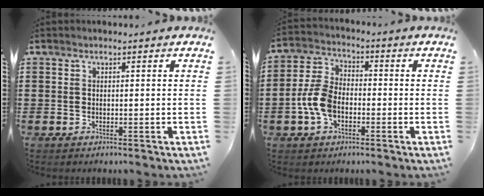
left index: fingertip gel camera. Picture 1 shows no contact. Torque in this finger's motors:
{"motor_torque": [1.55, 0.59, 0.70, 0.15]}